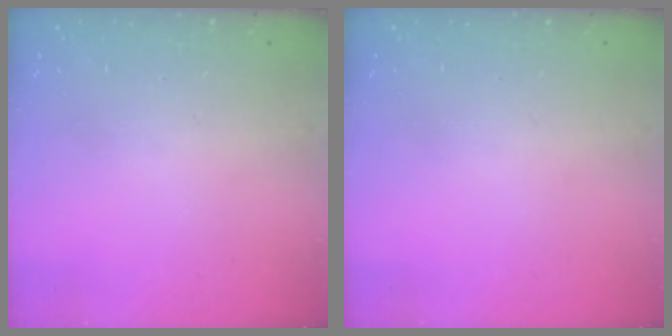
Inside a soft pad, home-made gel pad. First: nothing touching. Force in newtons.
{"total": 0.0}